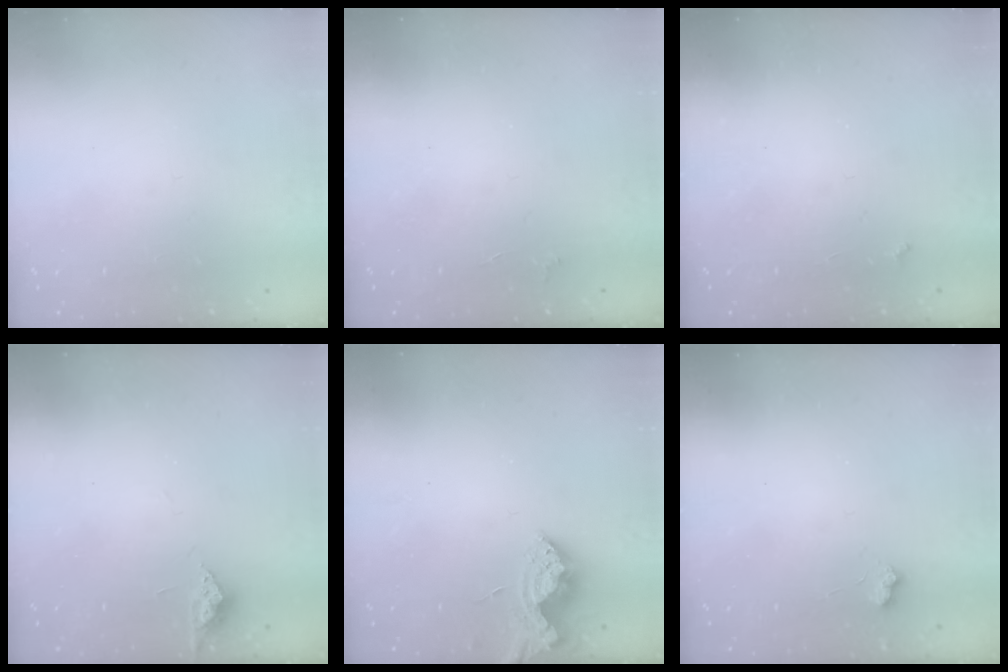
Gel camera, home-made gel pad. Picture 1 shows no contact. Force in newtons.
{"total": 2.1, "press": 2.0, "slide": 0.4}
{"total": 2.6, "press": 2.6, "slide": 0.5}
{"total": 3.7, "press": 3.7, "slide": 0.5}
{"total": 7.3, "press": 7.2, "slide": 0.7}
{"total": 2.4, "press": 2.4, "slide": 0.5}